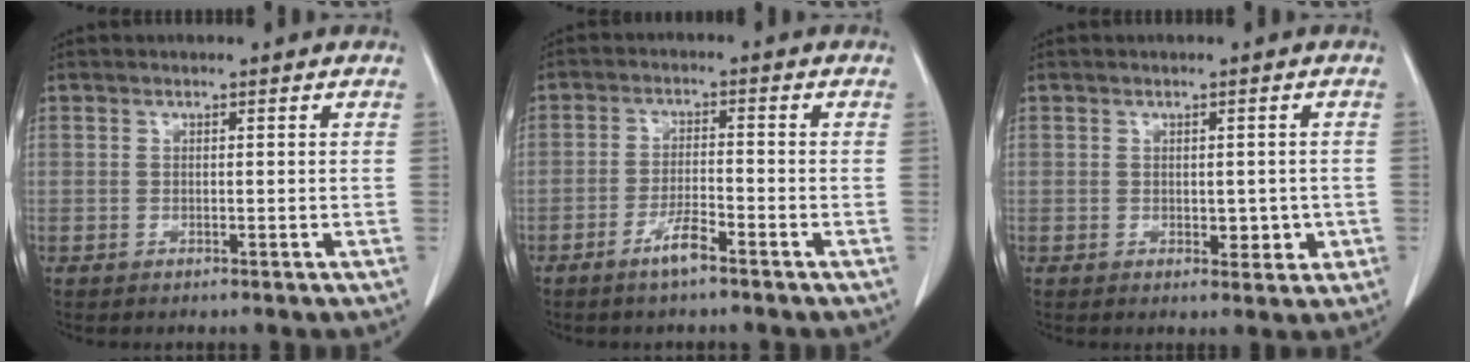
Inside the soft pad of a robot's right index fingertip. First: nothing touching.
{"total": 4.1, "force": [-2.9, 0.3, 2.9], "torque": [-0.058, -0.002, -0.054]}
{"total": 3.4, "force": [-0.5, 2.0, 2.7], "torque": [-0.027, 0.002, 0.003]}